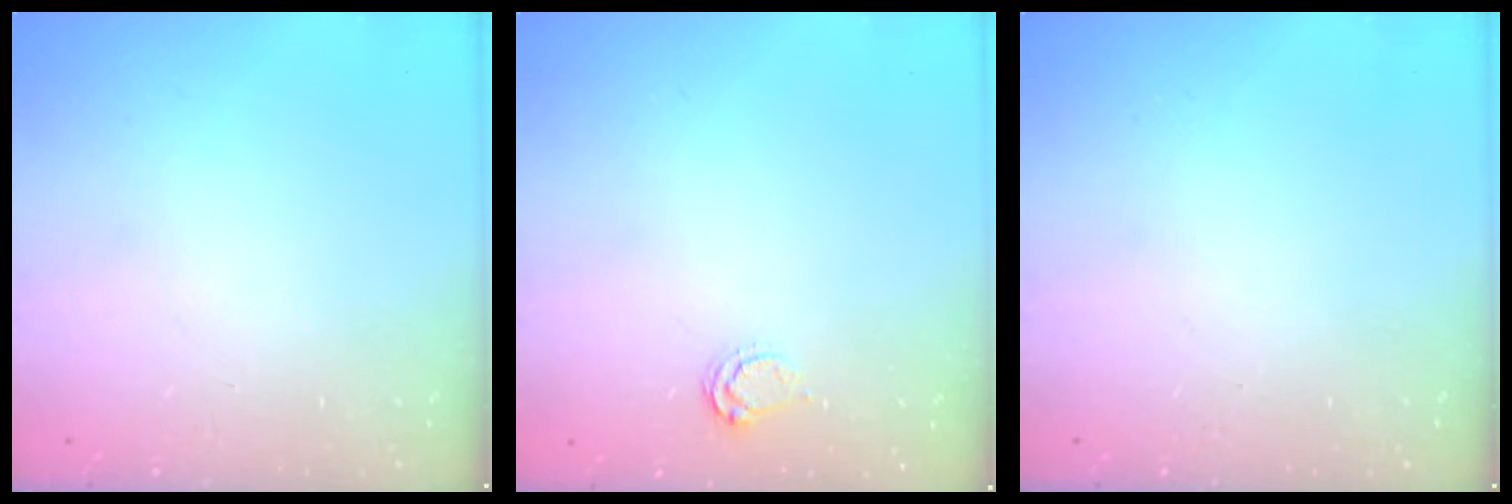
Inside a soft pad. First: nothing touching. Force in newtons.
{"total": 3.4, "press": 3.3, "slide": 0.8}
{"total": 0.0}